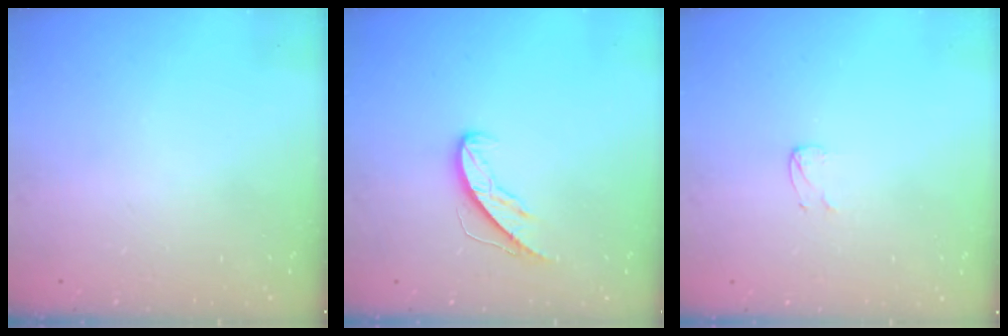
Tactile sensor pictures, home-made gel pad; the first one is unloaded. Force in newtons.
{"total": 5.7, "press": 5.7, "slide": 0.4}
{"total": 3.1, "press": 3.1, "slide": 0.3}